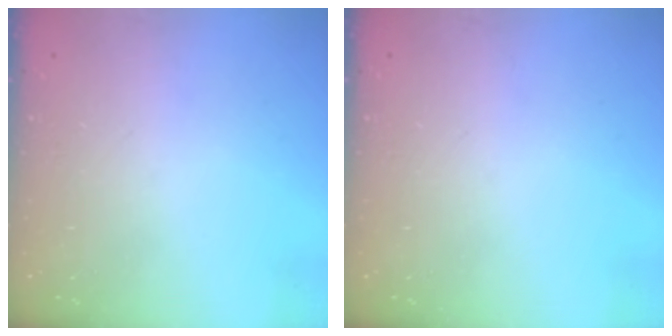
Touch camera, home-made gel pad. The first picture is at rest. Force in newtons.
{"total": 0.0}